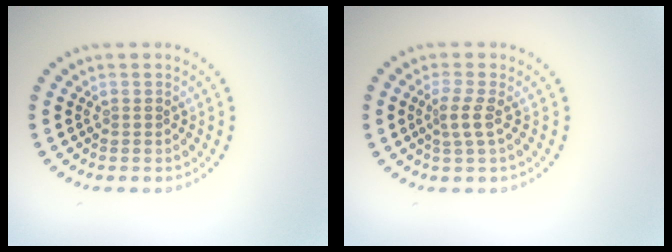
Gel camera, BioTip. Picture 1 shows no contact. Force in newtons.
{"total": 1.7, "press": 1.3, "slide": 1.1}